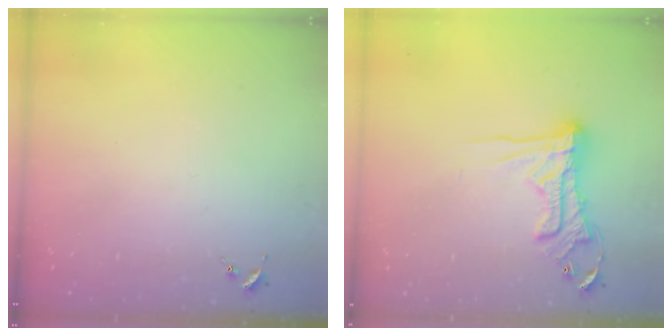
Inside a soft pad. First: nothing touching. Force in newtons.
{"total": 16.6, "press": 16.5, "slide": 1.7}